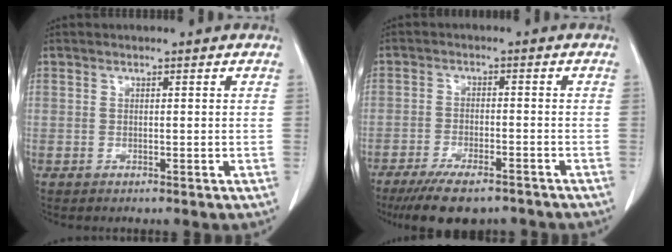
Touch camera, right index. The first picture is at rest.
{"total": 10.1, "force": [-8.0, 2.8, 5.6], "torque": [-0.087, -0.015, -0.121]}